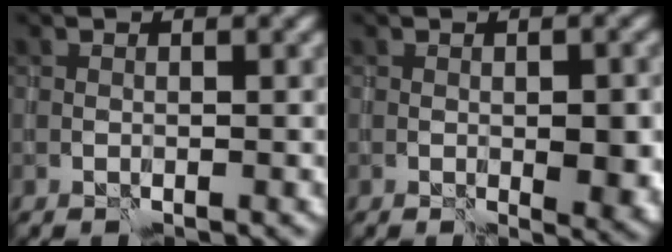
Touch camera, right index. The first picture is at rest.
{"total": 3.4, "force": [-0.6, 1.4, 3.1], "torque": [-0.042, -0.006, -0.005]}